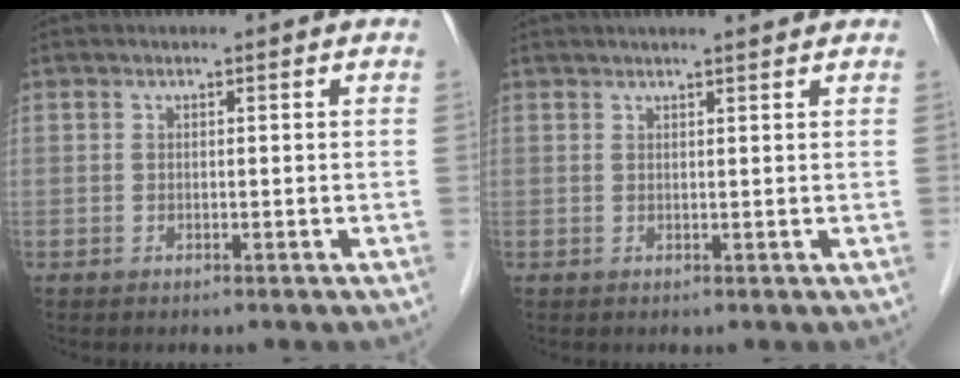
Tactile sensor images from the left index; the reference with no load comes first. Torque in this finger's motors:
{"motor_torque": [0.43, -0.63, 0.07, 0.01]}